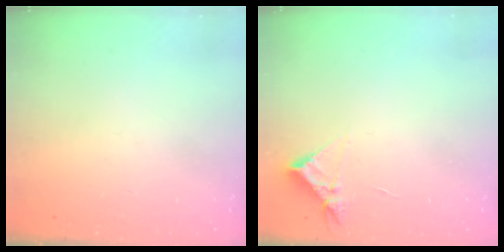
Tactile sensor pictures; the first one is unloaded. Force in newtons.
{"total": 3.4, "press": 3.4, "slide": 0.5}